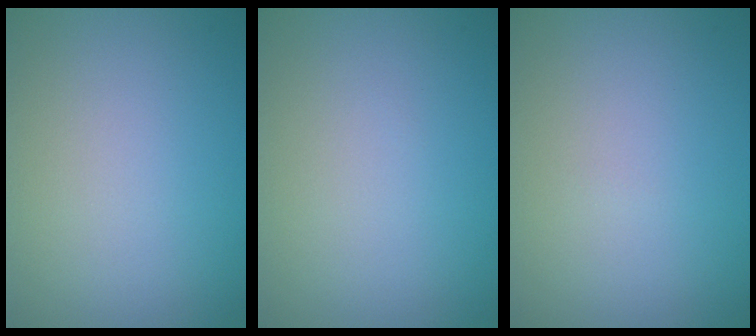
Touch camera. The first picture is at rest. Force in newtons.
{"total": 0.0}
{"total": 0.0}